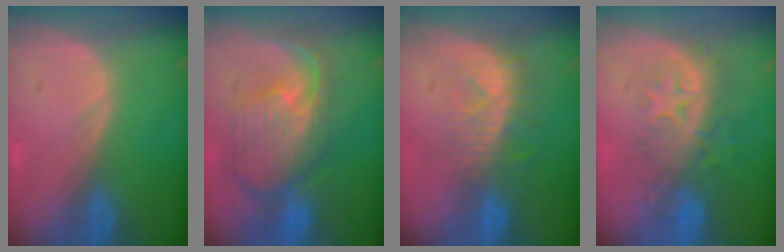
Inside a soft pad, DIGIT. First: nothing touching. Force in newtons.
{"total": 10.6, "press": 9.5, "slide": 4.8}
{"total": 8.1, "press": 7.4, "slide": 3.3}
{"total": 8.2, "press": 7.5, "slide": 3.3}